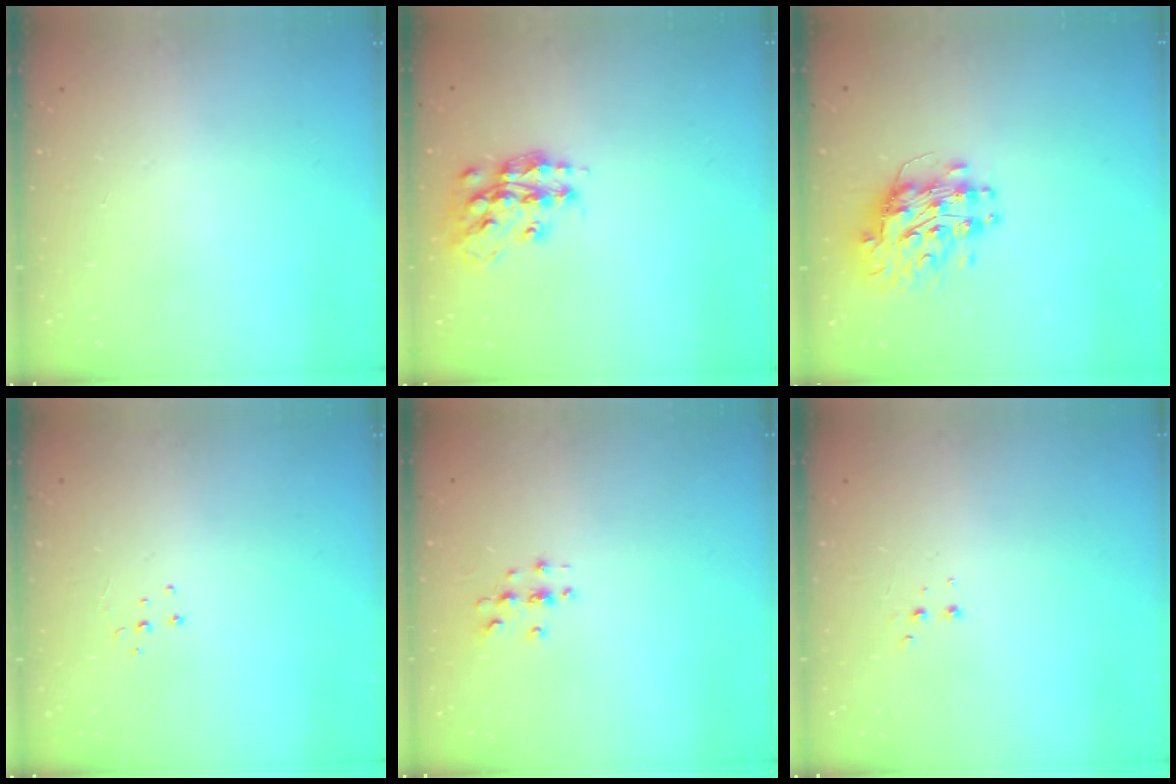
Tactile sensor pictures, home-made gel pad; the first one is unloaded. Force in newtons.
{"total": 14.6, "press": 14.6, "slide": 0.8}
{"total": 9.9, "press": 9.9, "slide": 0.9}
{"total": 4.3, "press": 4.3, "slide": 0.3}
{"total": 3.0, "press": 3.0, "slide": 0.3}
{"total": 2.5, "press": 2.4, "slide": 0.8}